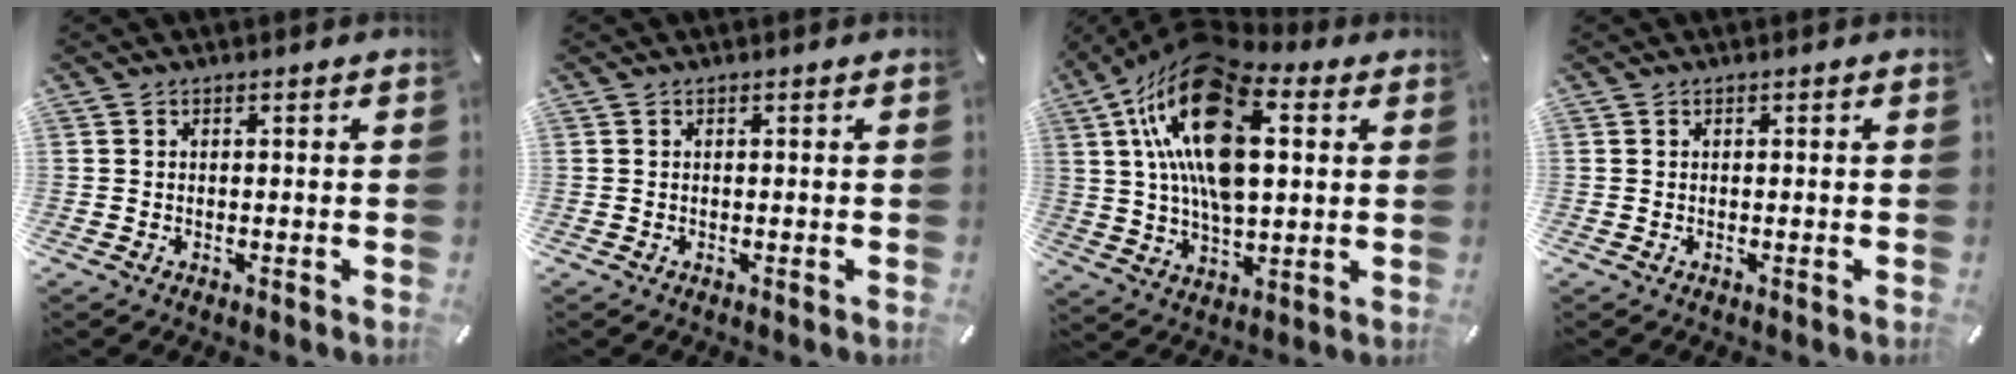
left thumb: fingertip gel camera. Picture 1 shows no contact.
{"total": 0.0}
{"total": 22.8, "force": [7.3, 12.6, 17.5], "torque": [-0.346, -0.015, 0.118]}
{"total": 0.0}